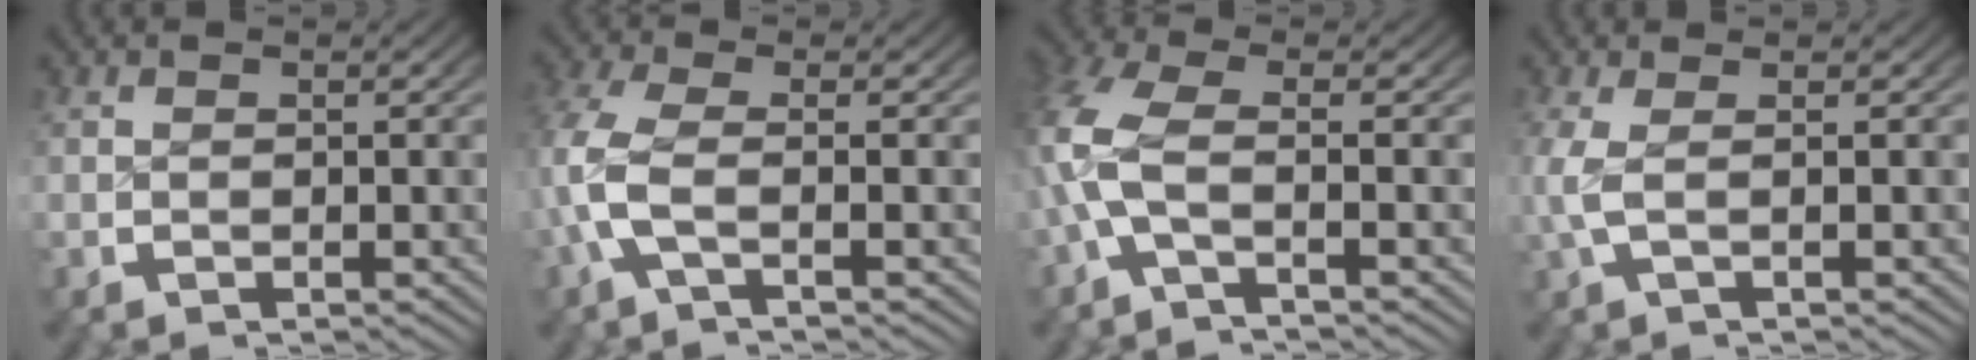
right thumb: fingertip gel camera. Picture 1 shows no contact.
{"total": 5.2, "force": [-0.4, 3.0, 4.3], "torque": [-0.134, -0.015, -0.001]}
{"total": 5.5, "force": [-0.5, 3.1, 4.5], "torque": [-0.135, -0.015, -0.005]}
{"total": 3.0, "force": [0.4, 1.1, 2.8], "torque": [-0.079, -0.004, 0.010]}